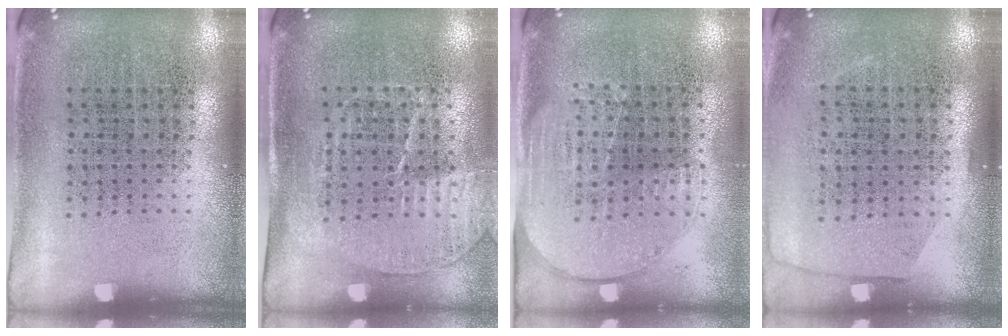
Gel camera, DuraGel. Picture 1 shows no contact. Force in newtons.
{"total": 1.5, "press": 1.3, "slide": 0.8}
{"total": 1.6, "press": 1.4, "slide": 0.8}
{"total": 0.5, "press": 0.0, "slide": 0.5}